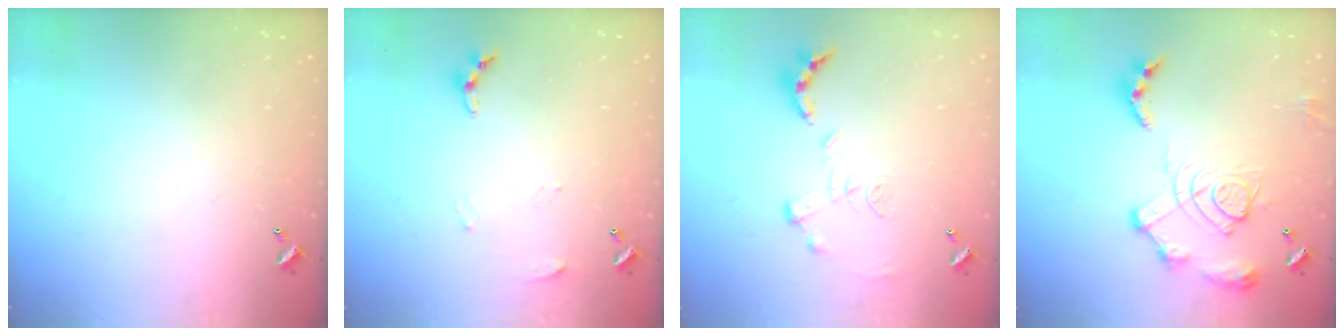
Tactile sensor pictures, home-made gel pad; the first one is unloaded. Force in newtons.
{"total": 4.6, "press": 4.6, "slide": 0.5}
{"total": 1.1, "press": 1.0, "slide": 0.4}
{"total": 15.6, "press": 15.5, "slide": 1.6}